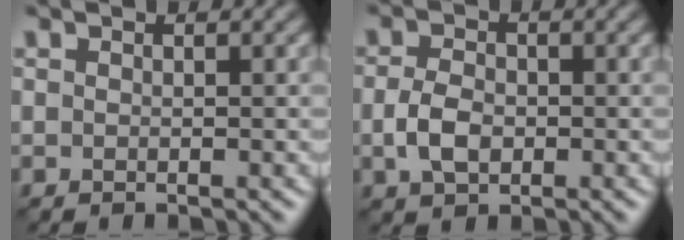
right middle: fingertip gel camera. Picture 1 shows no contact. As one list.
[{"total": 3.0, "force": [-0.8, 2.0, 2.0], "torque": [-0.047, -0.004, -0.021]}]